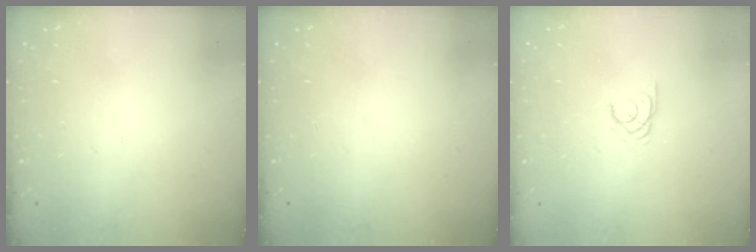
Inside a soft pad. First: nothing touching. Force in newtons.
{"total": 0.0}
{"total": 1.6, "press": 1.6, "slide": 0.2}